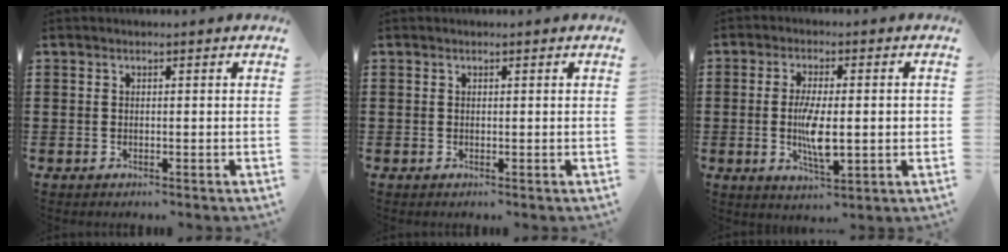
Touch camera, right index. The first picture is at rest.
{"total": 0.0}
{"total": 8.0, "force": [-0.5, 2.2, 7.7], "torque": [-0.146, -0.011, -0.015]}